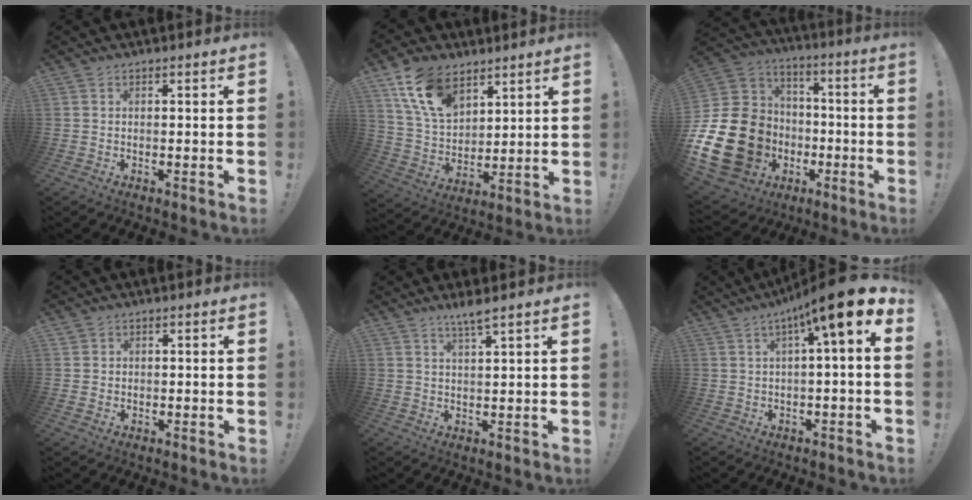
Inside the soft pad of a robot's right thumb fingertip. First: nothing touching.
{"total": 15.3, "force": [9.4, 9.2, 7.8], "torque": [-0.141, -0.042, 0.180]}
{"total": 27.7, "force": [-6.2, 22.2, 15.5], "torque": [-0.305, 0.031, -0.048]}
{"total": 1.7, "force": [0.7, 1.6, 0.2], "torque": [0.005, -0.004, 0.010]}
{"total": 4.1, "force": [3.1, -0.3, 2.7], "torque": [-0.057, -0.013, 0.053]}
{"total": 10.1, "force": [4.4, 0.2, 9.0], "torque": [-0.142, -0.033, 0.065]}